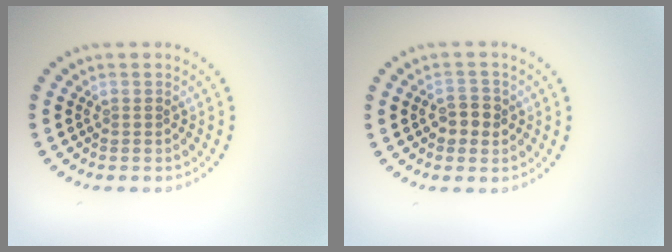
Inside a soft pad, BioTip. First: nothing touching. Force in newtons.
{"total": 2.2, "press": 2.2, "slide": 0.3}